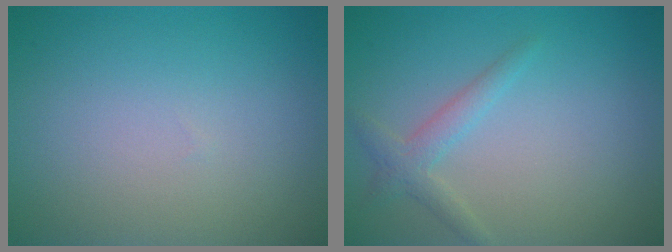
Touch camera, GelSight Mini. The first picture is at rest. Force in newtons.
{"total": 1.9, "press": 1.9, "slide": 0.1}